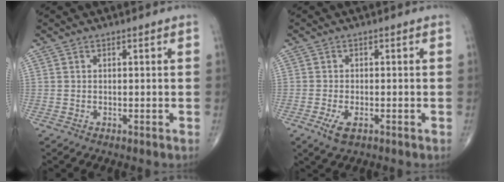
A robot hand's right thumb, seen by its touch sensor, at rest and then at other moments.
{"total": 3.4, "force": [-1.5, 1.5, 2.6], "torque": [-0.056, -0.005, -0.024]}